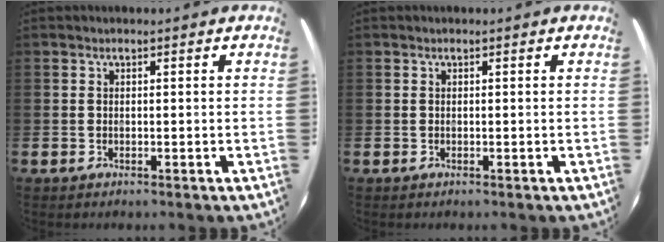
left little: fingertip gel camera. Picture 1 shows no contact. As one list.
[{"total": 0.0}]